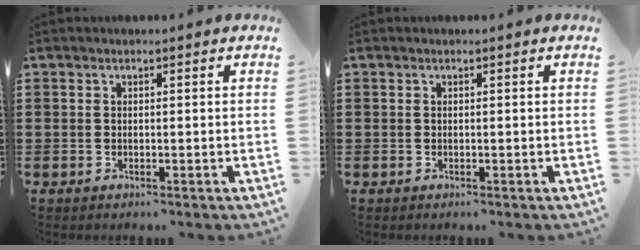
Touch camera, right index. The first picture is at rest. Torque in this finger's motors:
{"motor_torque": [0.00, 0.00, 0.00, 0.00]}